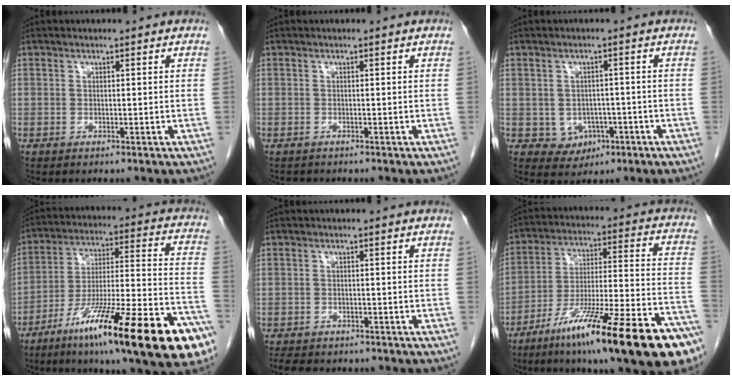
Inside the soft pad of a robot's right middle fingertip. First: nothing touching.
{"total": 0.9, "force": [-0.8, 0.3, 0.1], "torque": [-0.008, -0.001, -0.014]}
{"total": 4.2, "force": [-1.4, 3.6, 1.7], "torque": [-0.015, 0.005, -0.004]}
{"total": 28.3, "force": [-15.9, 3.3, 23.2], "torque": [-0.287, -0.020, -0.254]}
{"total": 6.9, "force": [-5.8, 2.8, 2.6], "torque": [-0.043, -0.005, -0.075]}
{"total": 26.4, "force": [-16.5, 2.4, 20.5], "torque": [-0.246, -0.014, -0.269]}